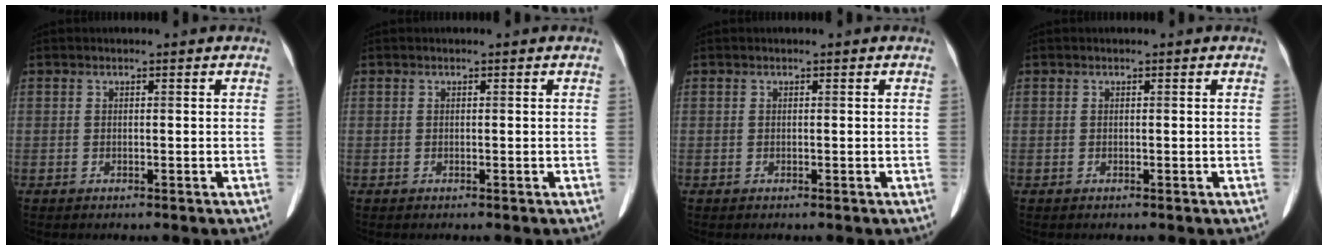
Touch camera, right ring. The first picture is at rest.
{"total": 0.0}
{"total": 0.0}
{"total": 0.0}